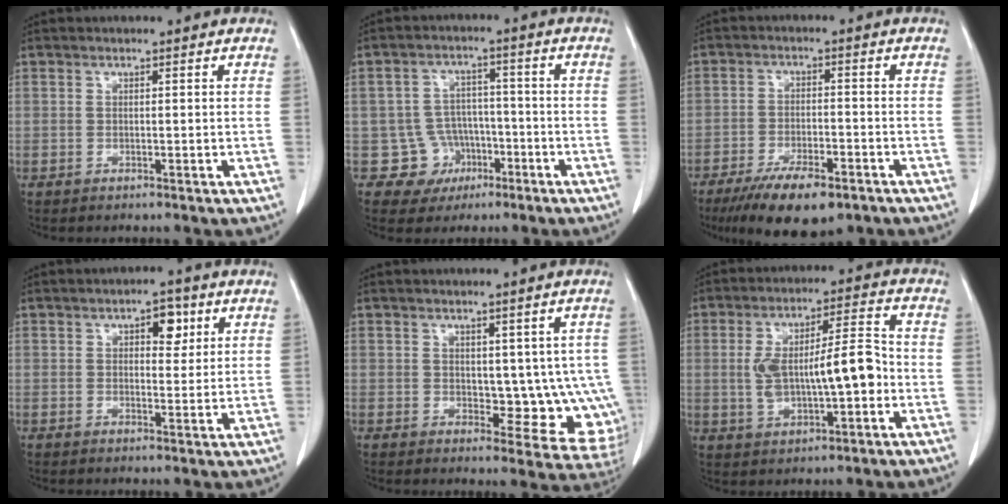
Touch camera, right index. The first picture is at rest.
{"total": 6.6, "force": [-2.6, 6.1, 0.0], "torque": [0.013, 0.016, -0.035]}
{"total": 9.9, "force": [-7.1, 3.9, 5.8], "torque": [-0.089, -0.008, -0.109]}
{"total": 4.1, "force": [1.8, 2.0, 3.0], "torque": [-0.038, 0.006, 0.024]}
{"total": 9.0, "force": [0.5, 5.0, 7.5], "torque": [-0.065, -0.002, 0.016]}
{"total": 11.0, "force": [-1.1, 3.1, 10.5], "torque": [-0.192, 0.023, -0.011]}